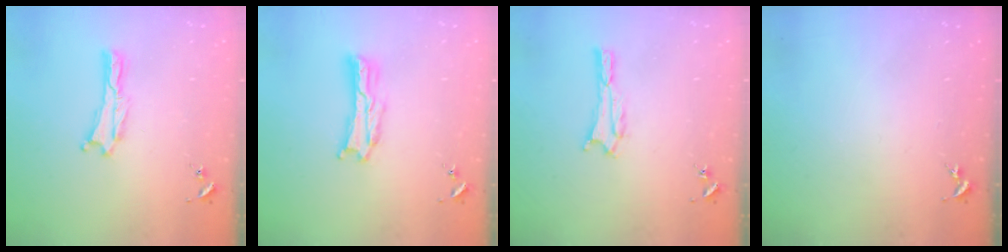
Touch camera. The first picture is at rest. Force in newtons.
{"total": 1.7, "press": 1.7, "slide": 0.3}
{"total": 1.6, "press": 1.6, "slide": 0.2}
{"total": 0.0}